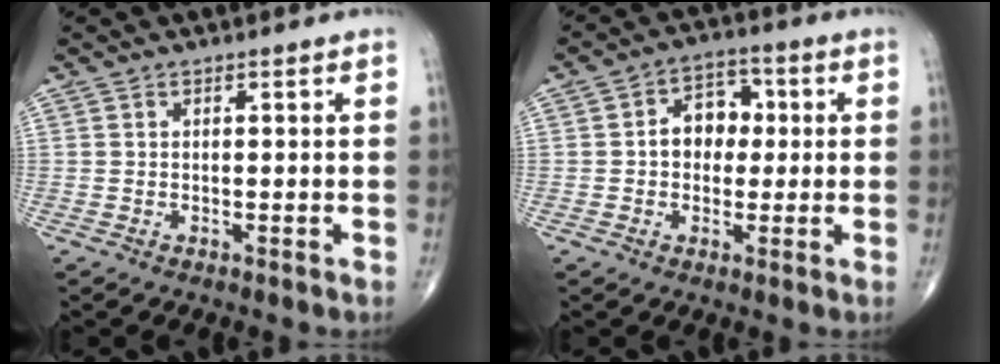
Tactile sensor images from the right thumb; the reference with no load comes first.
{"total": 7.4, "force": [0.4, 5.7, 4.8], "torque": [-0.043, 0.020, -0.002]}